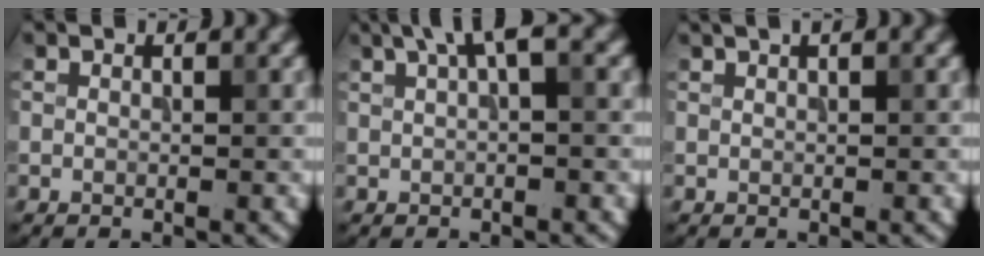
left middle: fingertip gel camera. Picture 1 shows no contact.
{"total": 3.0, "force": [1.4, 0.5, 2.6], "torque": [-0.040, 0.009, 0.024]}
{"total": 1.3, "force": [0.8, 0.3, 0.9], "torque": [-0.011, -0.002, 0.008]}